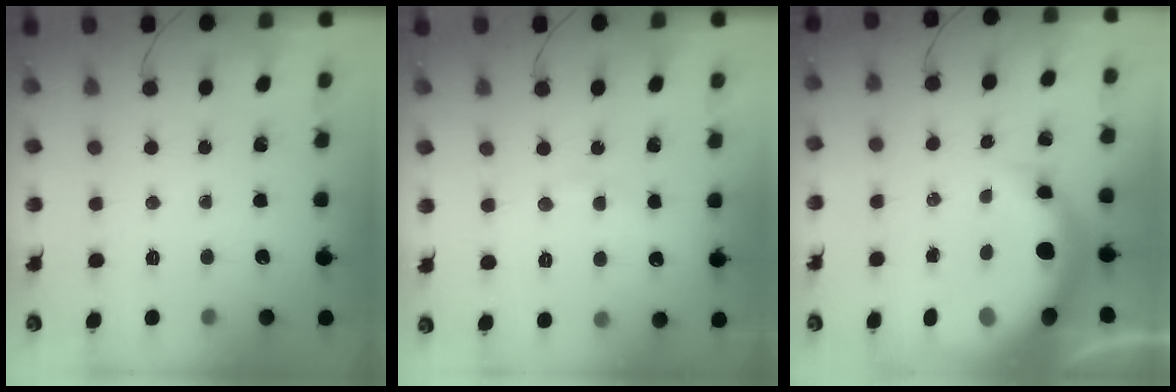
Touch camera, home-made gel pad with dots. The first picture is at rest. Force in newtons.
{"total": 6.8, "press": 6.7, "slide": 1.6}
{"total": 10.9, "press": 10.5, "slide": 3.0}